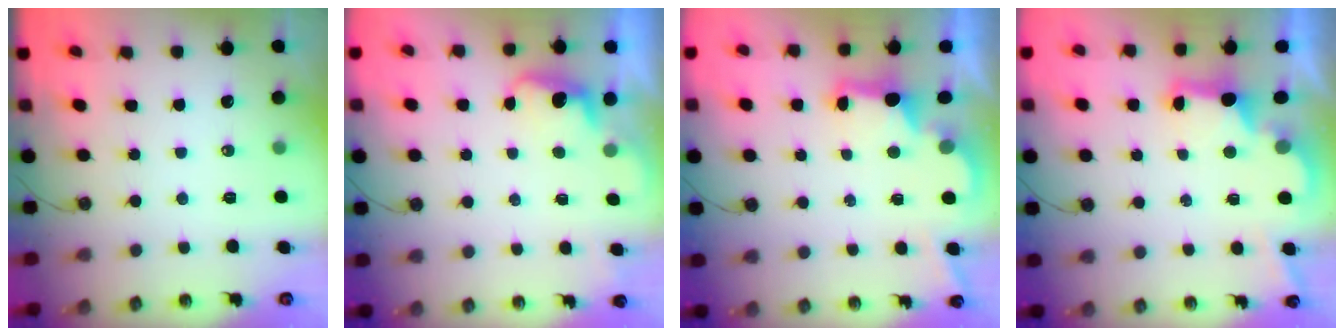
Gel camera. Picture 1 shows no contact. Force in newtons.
{"total": 1.4, "press": 1.2, "slide": 0.8}
{"total": 2.8, "press": 2.7, "slide": 0.9}
{"total": 2.8, "press": 2.6, "slide": 0.9}